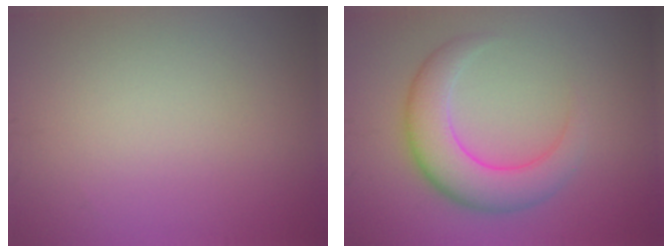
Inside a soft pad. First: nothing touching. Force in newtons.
{"total": 5.6, "press": 5.6, "slide": 0.1}